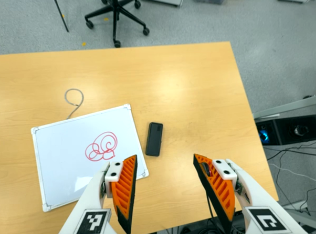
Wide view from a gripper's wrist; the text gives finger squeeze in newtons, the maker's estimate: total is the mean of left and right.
{"total": 0.0}